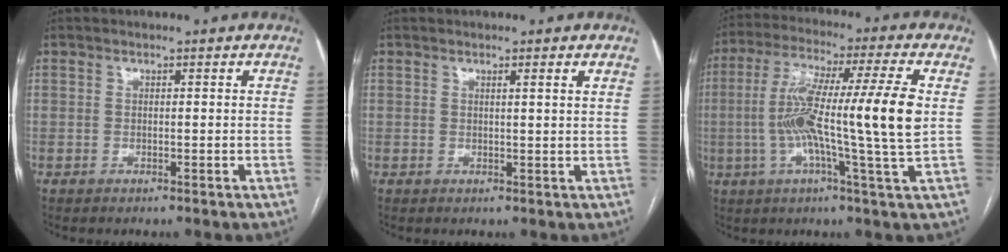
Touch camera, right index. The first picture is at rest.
{"total": 1.9, "force": [1.4, -0.3, 1.3], "torque": [-0.020, -0.001, 0.016]}
{"total": 17.0, "force": [-0.1, -0.9, 17.0], "torque": [-0.302, 0.010, -0.021]}